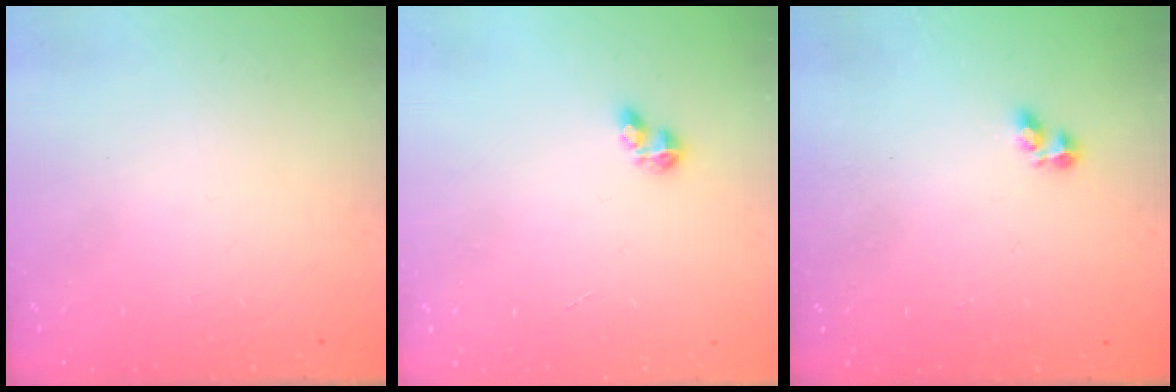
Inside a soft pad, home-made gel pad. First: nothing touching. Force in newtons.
{"total": 3.3, "press": 3.3, "slide": 0.4}
{"total": 2.4, "press": 2.3, "slide": 0.4}